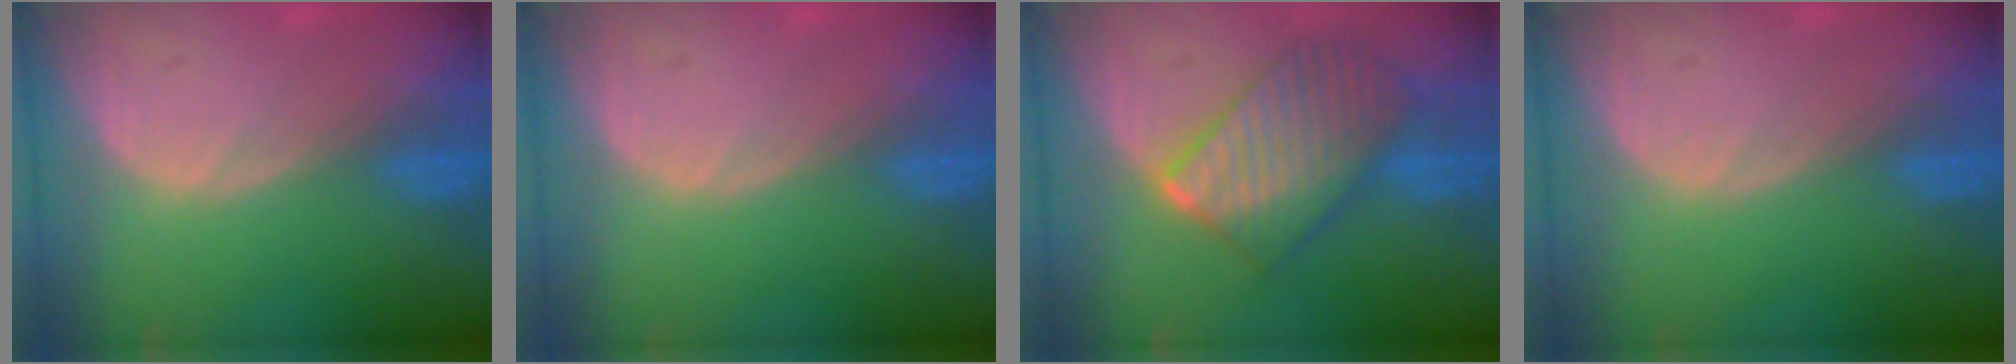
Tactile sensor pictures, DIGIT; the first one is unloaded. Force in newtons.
{"total": 0.0}
{"total": 10.1, "press": 10.1, "slide": 0.8}
{"total": 0.0}